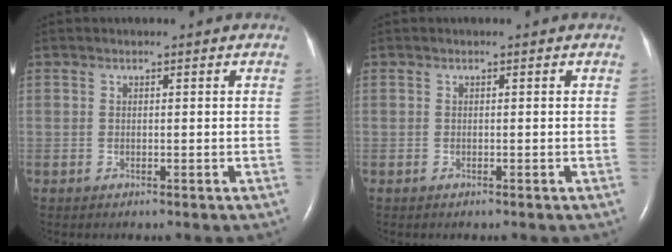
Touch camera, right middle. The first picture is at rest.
{"total": 0.0}